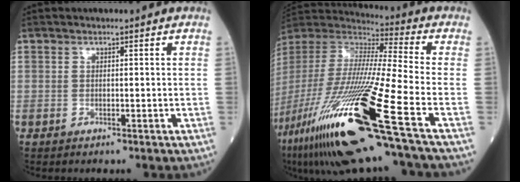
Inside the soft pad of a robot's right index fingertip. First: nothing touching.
{"total": 31.8, "force": [-16.7, 1.4, 27.1], "torque": [-0.579, -0.075, -0.317]}